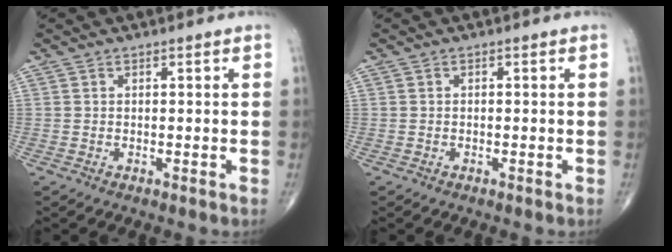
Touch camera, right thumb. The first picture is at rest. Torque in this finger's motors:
{"motor_torque": [0.07, 0.00, -0.03, 0.00, 0.02]}